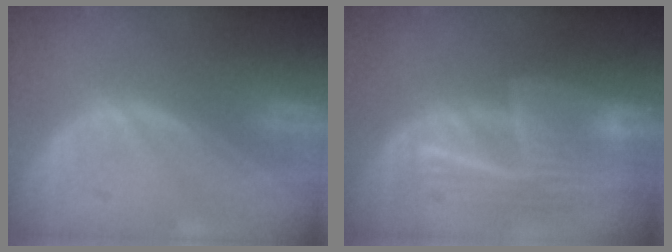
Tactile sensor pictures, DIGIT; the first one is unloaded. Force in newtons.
{"total": 8.9, "press": 8.1, "slide": 3.7}